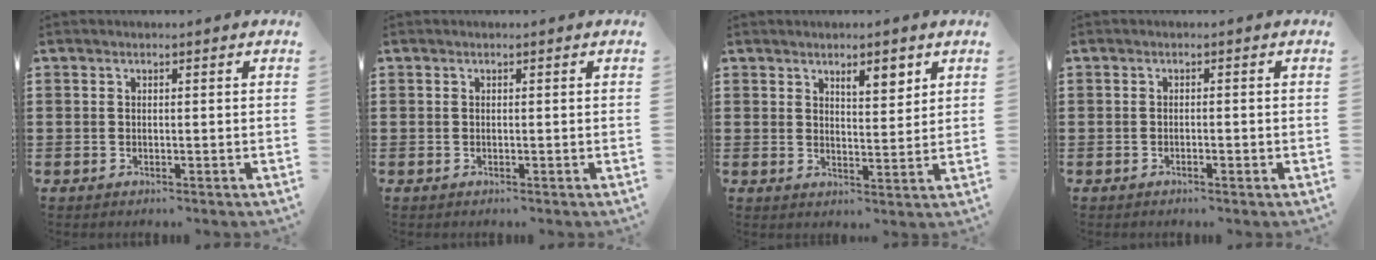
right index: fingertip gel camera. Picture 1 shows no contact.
{"total": 0.0}
{"total": 4.1, "force": [2.8, 1.4, 2.6], "torque": [-0.032, -0.003, 0.043]}
{"total": 0.7, "force": [-0.5, 0.2, 0.5], "torque": [-0.011, -0.002, -0.008]}